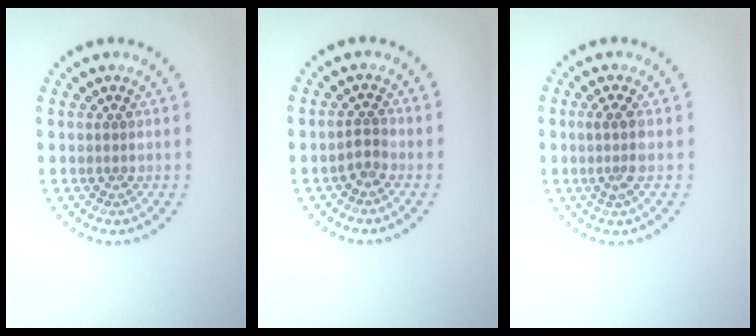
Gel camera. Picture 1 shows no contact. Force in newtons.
{"total": 1.2, "press": 1.0, "slide": 0.5}
{"total": 1.8, "press": 1.5, "slide": 1.1}